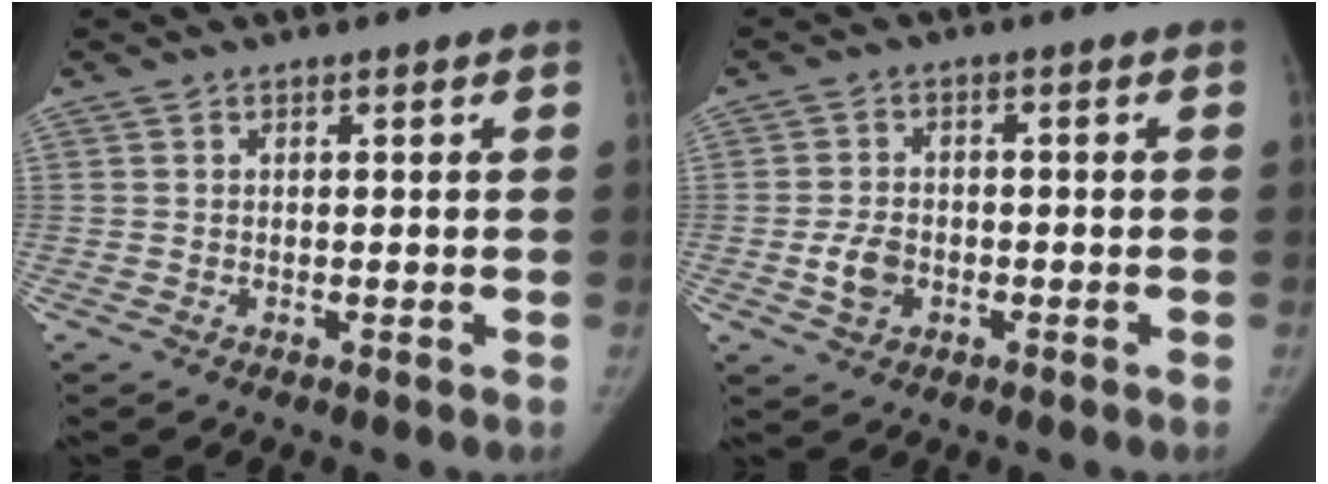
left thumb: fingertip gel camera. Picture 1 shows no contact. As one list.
[{"total": 4.8, "force": [-1.3, 3.6, 2.9], "torque": [-0.048, 0.008, -0.024]}]